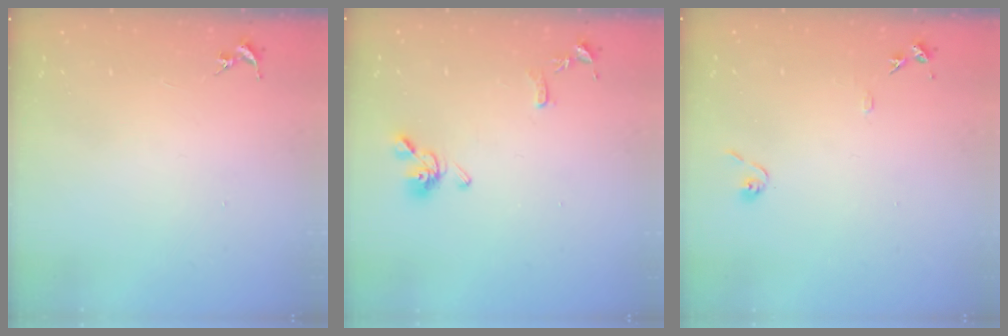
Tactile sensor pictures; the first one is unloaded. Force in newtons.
{"total": 10.1, "press": 10.1, "slide": 1.2}
{"total": 7.9, "press": 7.9, "slide": 0.8}